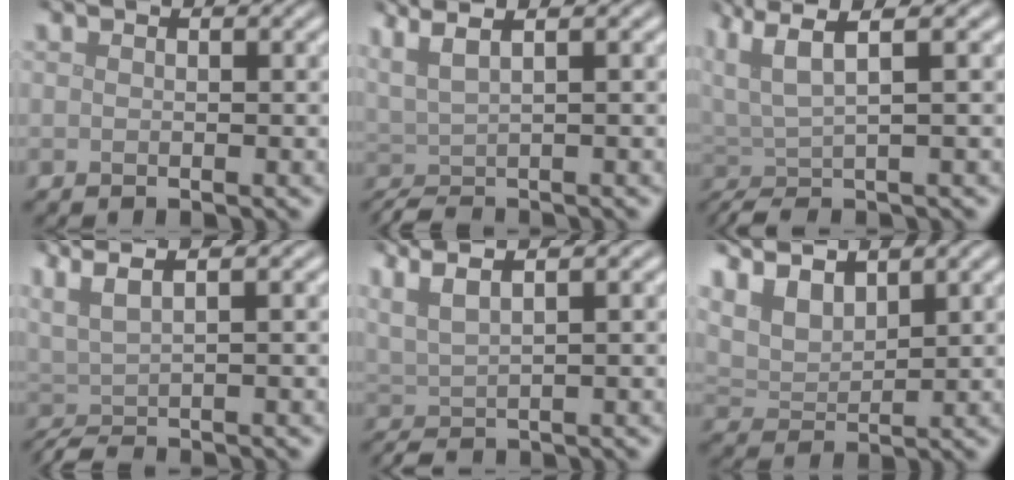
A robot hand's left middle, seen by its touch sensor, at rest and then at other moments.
{"total": 4.4, "force": [1.6, 1.3, 3.9], "torque": [-0.059, 0.009, 0.026]}
{"total": 5.7, "force": [2.0, 1.2, 5.2], "torque": [-0.101, 0.012, 0.030]}
{"total": 4.5, "force": [1.2, 1.4, 4.1], "torque": [-0.060, 0.007, 0.018]}
{"total": 4.1, "force": [2.3, 1.1, 3.1], "torque": [-0.055, 0.013, 0.043]}
{"total": 4.9, "force": [3.9, 2.0, 2.2], "torque": [-0.058, 0.010, 0.064]}